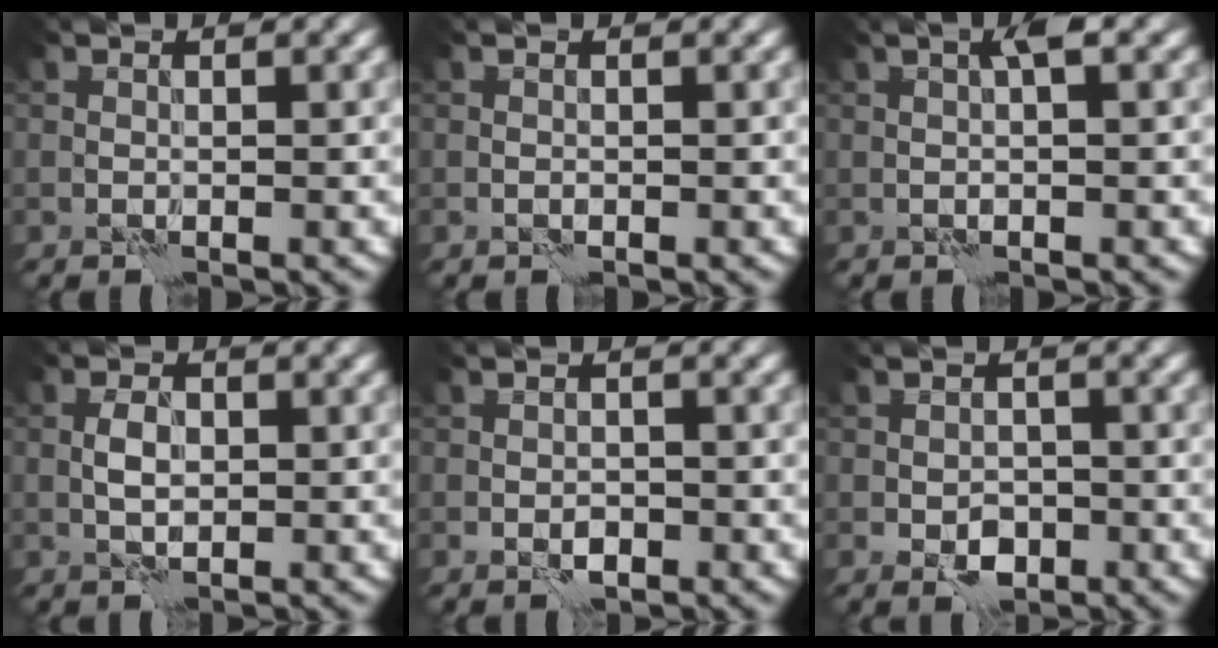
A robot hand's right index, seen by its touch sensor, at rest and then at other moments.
{"total": 0.0}
{"total": 1.6, "force": [0.5, 0.2, 1.5], "torque": [-0.026, 0.007, 0.008]}
{"total": 2.1, "force": [-0.1, 1.2, 1.8], "torque": [-0.032, 0.005, -0.004]}
{"total": 1.5, "force": [-0.7, 1.1, 0.9], "torque": [-0.015, -0.002, -0.012]}
{"total": 2.5, "force": [-0.9, 1.8, 1.5], "torque": [-0.022, -0.003, -0.016]}